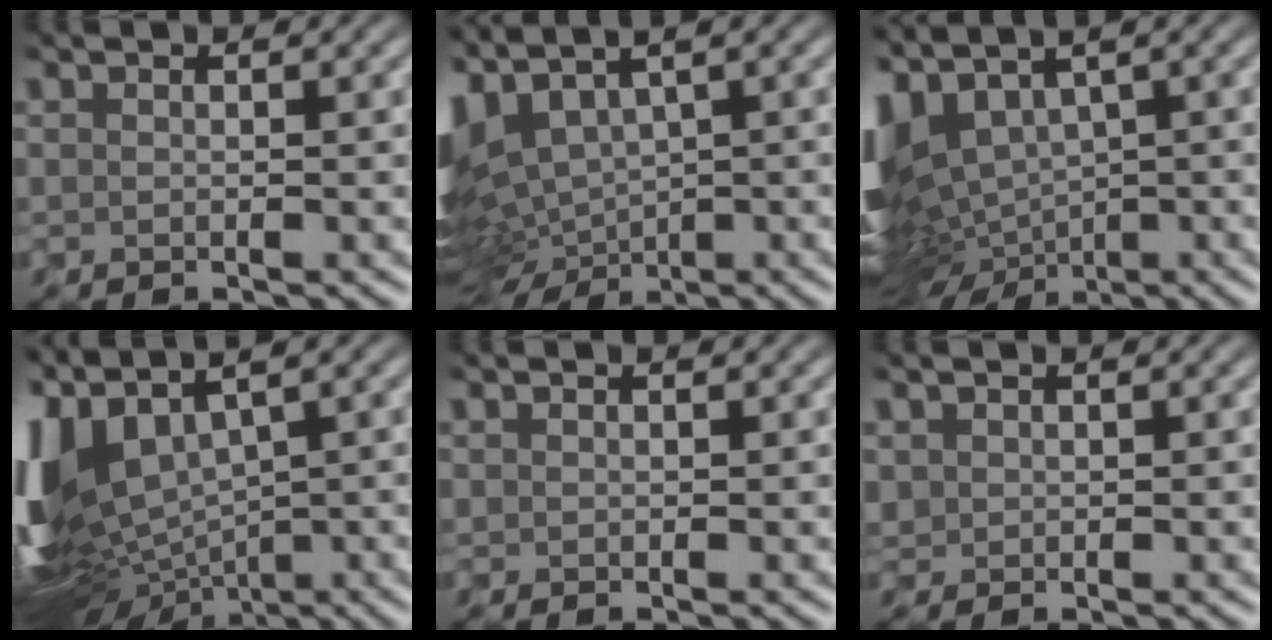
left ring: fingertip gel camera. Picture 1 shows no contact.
{"total": 9.7, "force": [-0.4, 5.7, 7.8], "torque": [-0.159, -0.014, 0.031]}
{"total": 11.3, "force": [-0.8, 6.4, 9.2], "torque": [-0.196, -0.024, 0.026]}
{"total": 11.2, "force": [-0.8, 5.9, 9.4], "torque": [-0.224, -0.007, 0.009]}
{"total": 0.0}
{"total": 0.8, "force": [0.3, 0.7, -0.2], "torque": [0.000, 0.000, 0.009]}